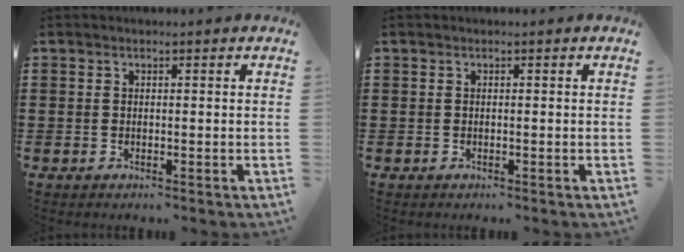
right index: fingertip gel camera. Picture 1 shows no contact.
{"total": 0.0}